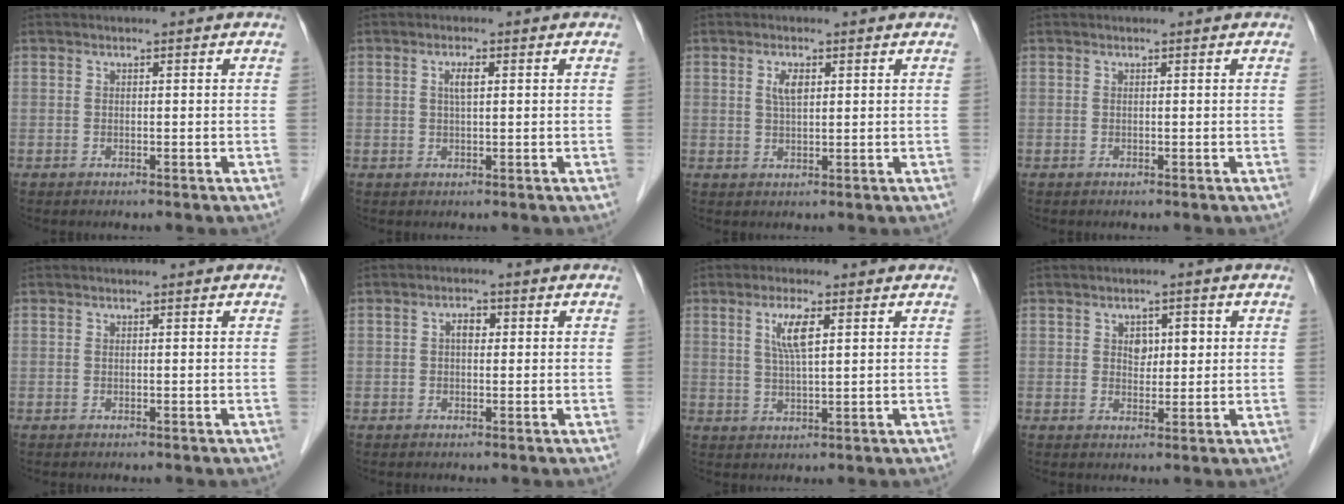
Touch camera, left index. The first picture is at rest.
{"total": 2.0, "force": [0.5, 0.4, 1.8], "torque": [-0.037, 0.004, 0.010]}
{"total": 2.4, "force": [0.9, 0.9, 2.1], "torque": [-0.043, 0.004, 0.018]}
{"total": 0.0}
{"total": 0.0}
{"total": 1.9, "force": [0.2, 1.1, 1.5], "torque": [-0.027, 0.010, 0.002]}
{"total": 4.6, "force": [1.7, 0.5, 4.2], "torque": [-0.086, 0.001, 0.035]}
{"total": 3.3, "force": [0.9, 2.1, 2.4], "torque": [-0.035, 0.009, 0.015]}